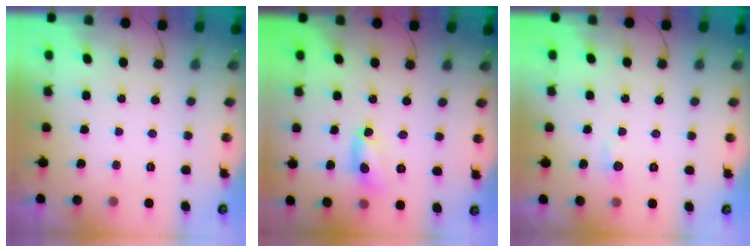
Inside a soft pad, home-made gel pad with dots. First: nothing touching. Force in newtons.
{"total": 7.8, "press": 7.8, "slide": 0.5}
{"total": 3.9, "press": 3.9, "slide": 0.5}